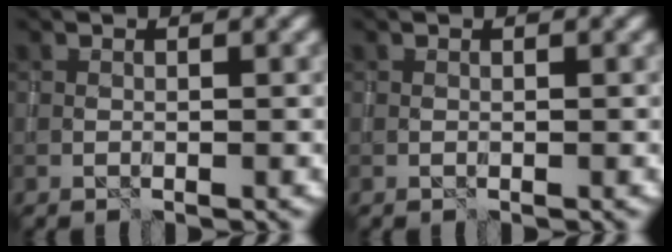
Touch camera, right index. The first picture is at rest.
{"total": 0.0}